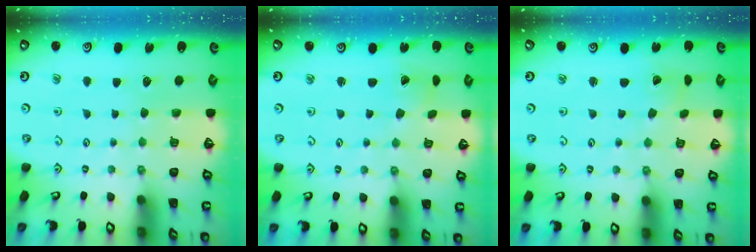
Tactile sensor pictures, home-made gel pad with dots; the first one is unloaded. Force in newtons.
{"total": 3.5, "press": 3.4, "slide": 0.3}
{"total": 1.9, "press": 1.9, "slide": 0.0}